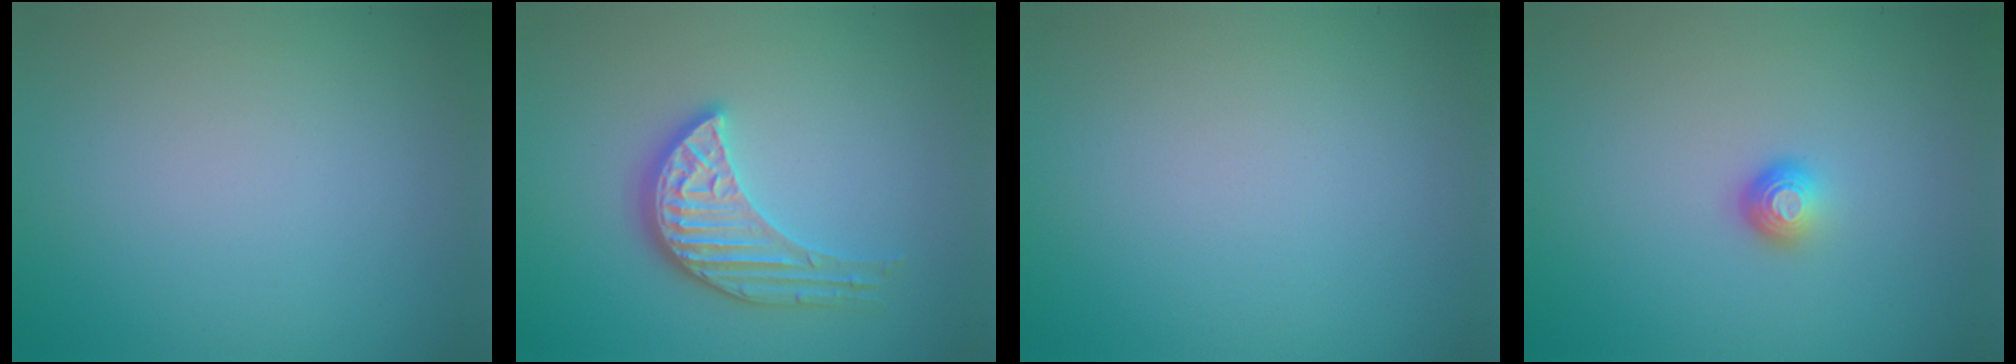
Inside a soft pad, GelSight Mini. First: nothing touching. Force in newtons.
{"total": 3.8, "press": 3.5, "slide": 1.6}
{"total": 0.0}
{"total": 1.4, "press": 1.0, "slide": 1.0}